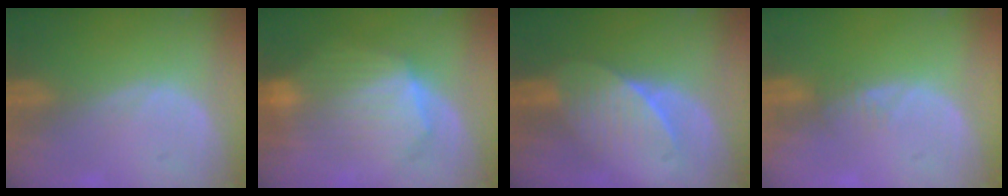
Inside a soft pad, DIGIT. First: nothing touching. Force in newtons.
{"total": 8.9, "press": 8.9, "slide": 0.4}
{"total": 6.6, "press": 6.2, "slide": 2.5}
{"total": 1.5, "press": 1.5, "slide": 0.2}